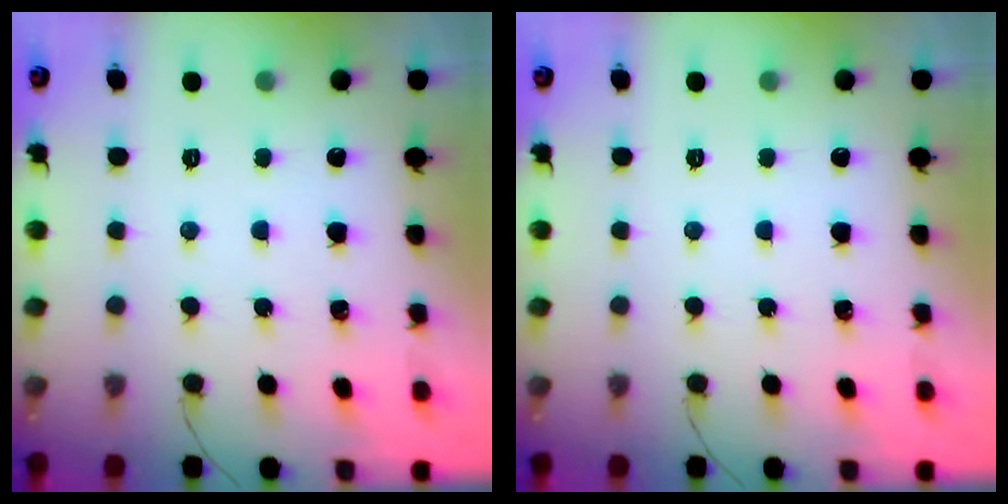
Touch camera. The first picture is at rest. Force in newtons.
{"total": 0.0}